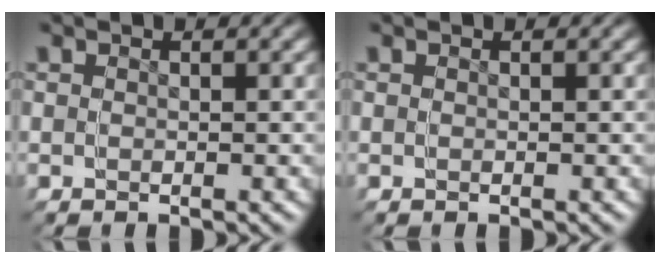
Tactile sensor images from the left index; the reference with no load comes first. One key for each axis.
{"total": 0.0}